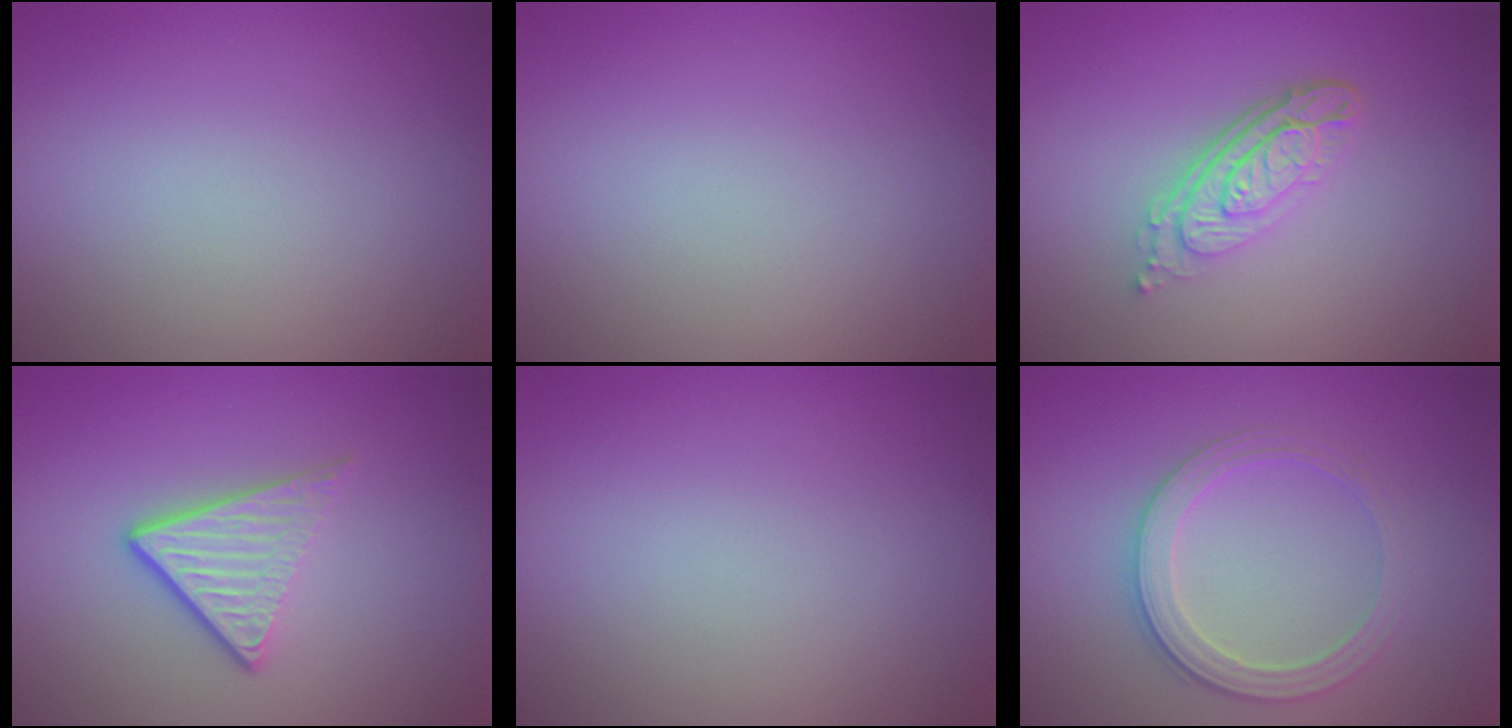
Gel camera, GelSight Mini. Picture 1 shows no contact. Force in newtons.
{"total": 0.0}
{"total": 4.4, "press": 3.2, "slide": 3.1}
{"total": 3.7, "press": 2.6, "slide": 2.6}
{"total": 0.0}
{"total": 2.9, "press": 2.8, "slide": 0.7}